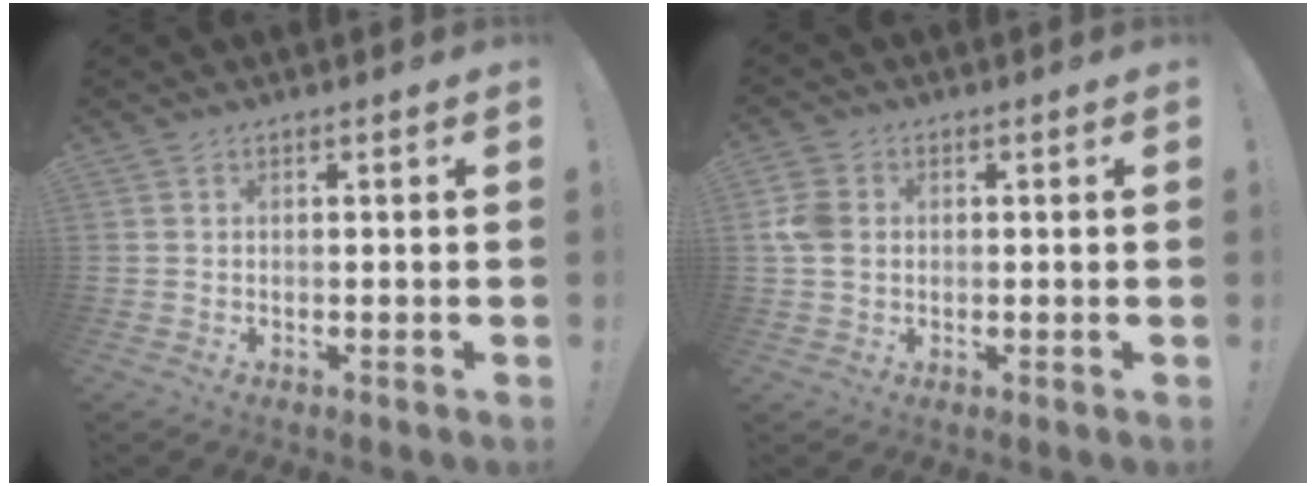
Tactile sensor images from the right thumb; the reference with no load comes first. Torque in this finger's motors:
{"motor_torque": [-0.39, 0.46, 0.58, 0.10, -0.01]}